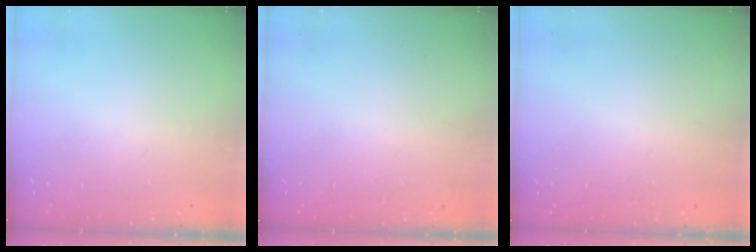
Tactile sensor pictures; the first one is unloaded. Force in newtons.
{"total": 2.0, "press": 2.0, "slide": 0.1}
{"total": 1.8, "press": 1.7, "slide": 0.1}